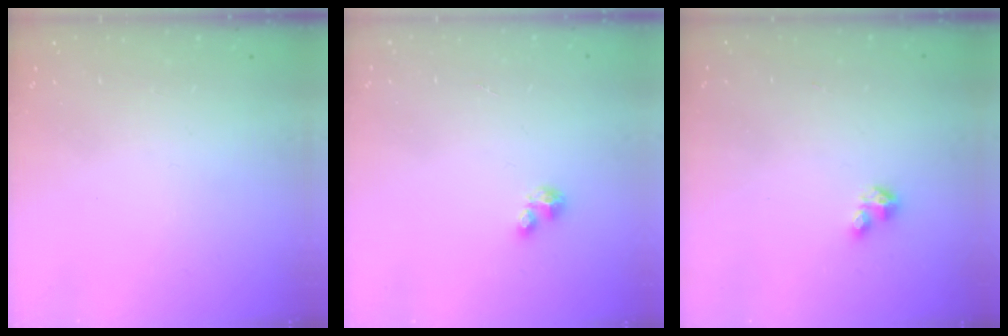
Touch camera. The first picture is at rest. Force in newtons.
{"total": 2.1, "press": 2.1, "slide": 0.2}
{"total": 2.9, "press": 2.8, "slide": 0.6}